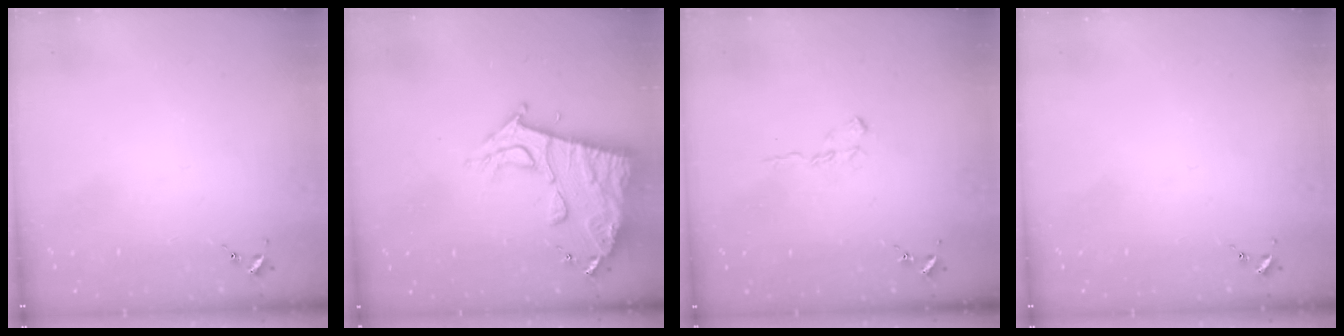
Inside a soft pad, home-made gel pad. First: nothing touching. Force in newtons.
{"total": 14.4, "press": 14.3, "slide": 1.2}
{"total": 5.5, "press": 5.5, "slide": 0.6}
{"total": 0.0}